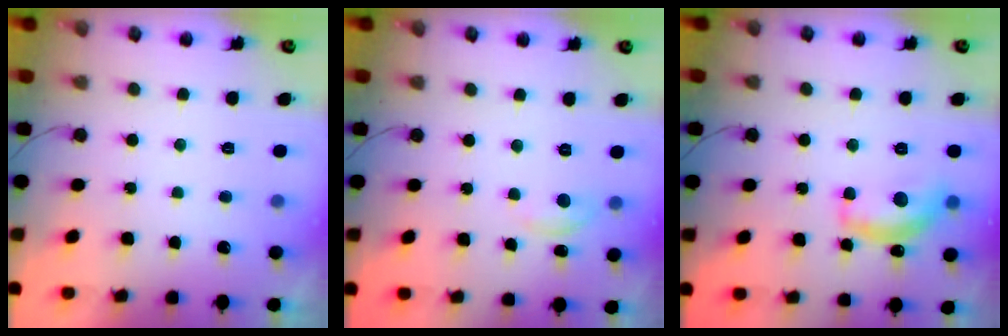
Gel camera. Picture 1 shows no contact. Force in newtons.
{"total": 2.9, "press": 2.9, "slide": 0.3}
{"total": 13.3, "press": 13.3, "slide": 0.8}